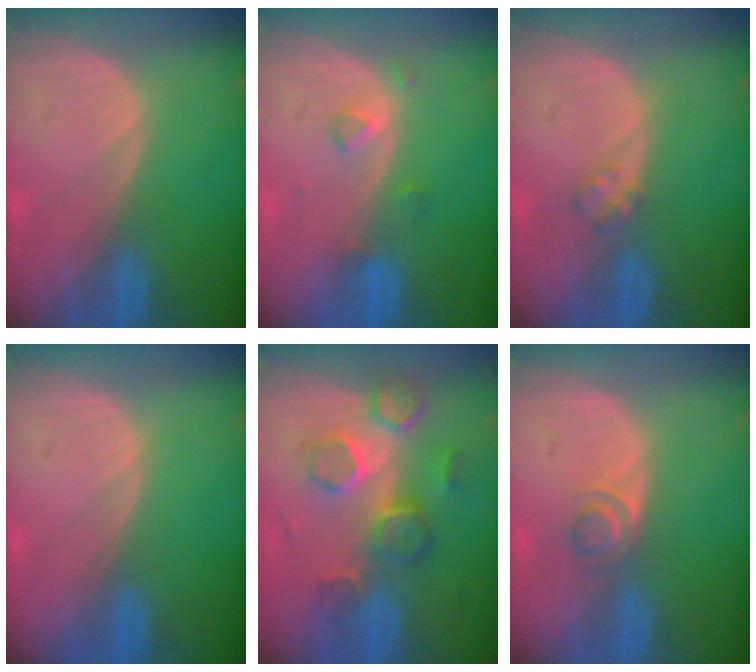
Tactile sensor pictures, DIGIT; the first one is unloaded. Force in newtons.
{"total": 2.1, "press": 2.1, "slide": 0.1}
{"total": 1.7, "press": 1.7, "slide": 0.3}
{"total": 0.0}
{"total": 8.8, "press": 7.6, "slide": 4.5}
{"total": 2.5, "press": 2.4, "slide": 0.8}